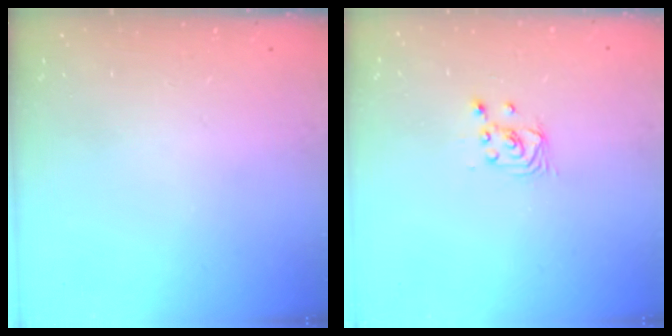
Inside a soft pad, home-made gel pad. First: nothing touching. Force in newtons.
{"total": 2.2, "press": 2.2, "slide": 0.2}